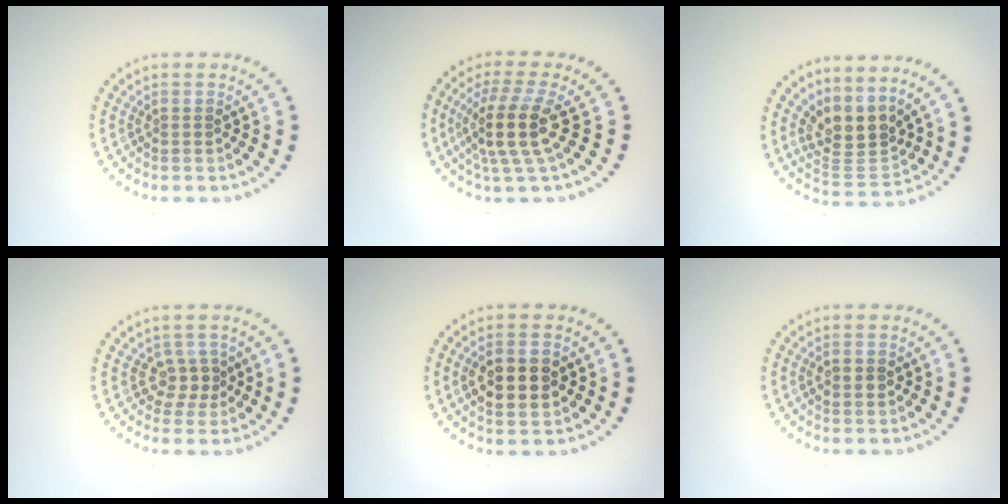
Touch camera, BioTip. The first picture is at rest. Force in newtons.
{"total": 4.3, "press": 3.3, "slide": 2.8}
{"total": 3.9, "press": 3.0, "slide": 2.4}
{"total": 1.8, "press": 1.4, "slide": 1.0}
{"total": 3.8, "press": 3.8, "slide": 0.4}
{"total": 1.8, "press": 1.8, "slide": 0.3}